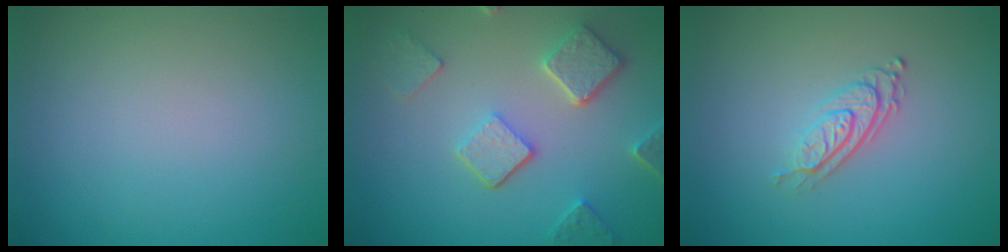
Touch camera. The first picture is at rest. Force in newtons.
{"total": 4.9, "press": 3.8, "slide": 3.1}
{"total": 2.7, "press": 2.0, "slide": 1.9}